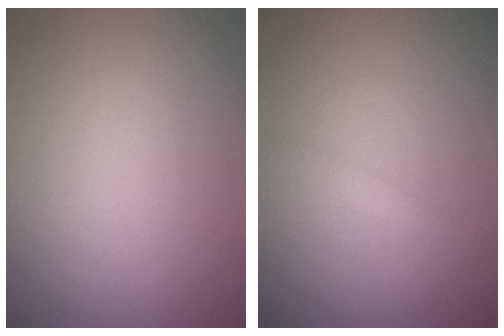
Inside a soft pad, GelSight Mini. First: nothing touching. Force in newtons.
{"total": 0.6, "press": 0.6, "slide": 0.1}